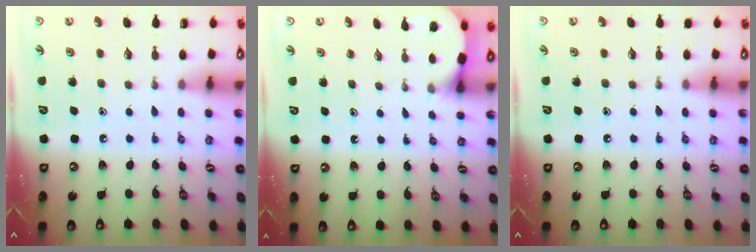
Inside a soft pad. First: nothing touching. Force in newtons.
{"total": 2.6, "press": 2.6, "slide": 0.2}
{"total": 3.6, "press": 3.5, "slide": 0.6}